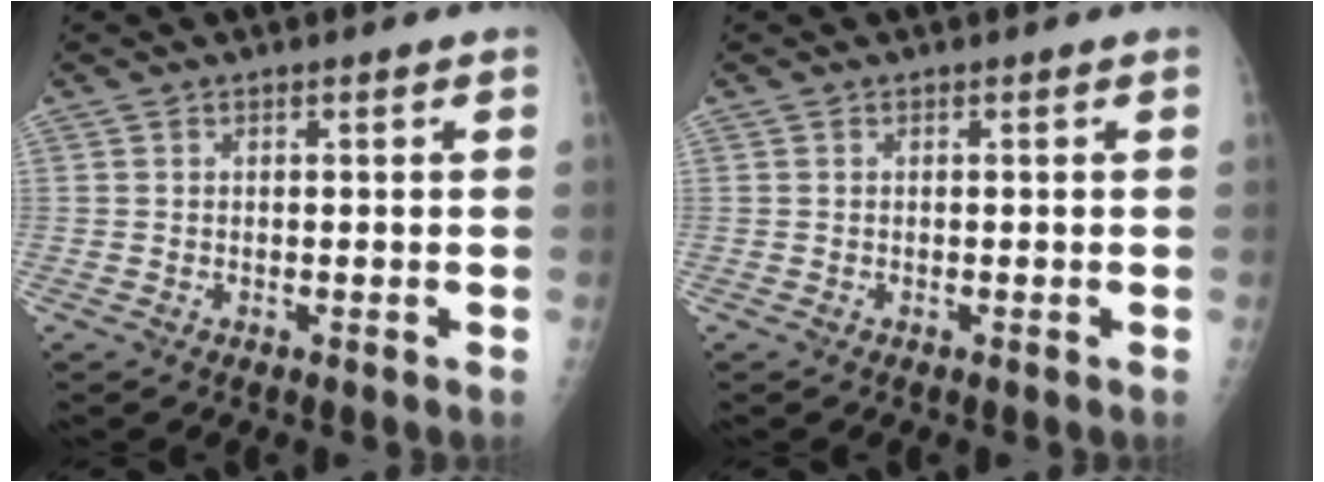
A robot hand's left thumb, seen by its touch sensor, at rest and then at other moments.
{"total": 0.0}